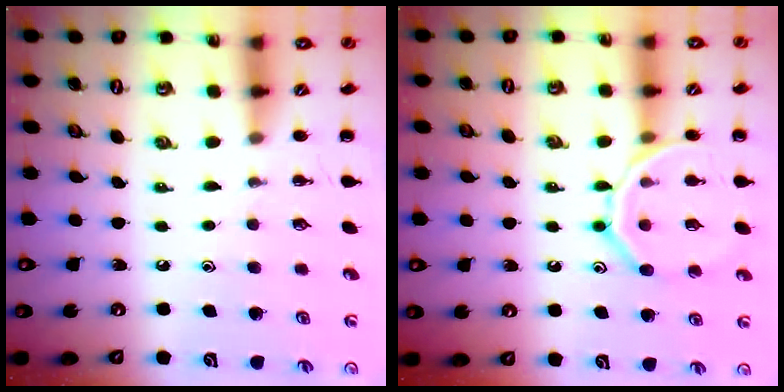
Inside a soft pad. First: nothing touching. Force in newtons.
{"total": 14.2, "press": 14.1, "slide": 1.0}